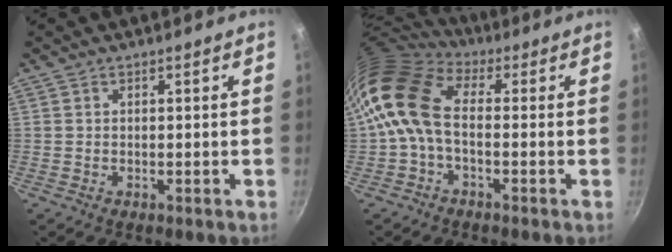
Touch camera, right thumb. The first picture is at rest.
{"total": 11.0, "force": [-0.7, 6.7, 8.8], "torque": [-0.161, 0.029, -0.031]}